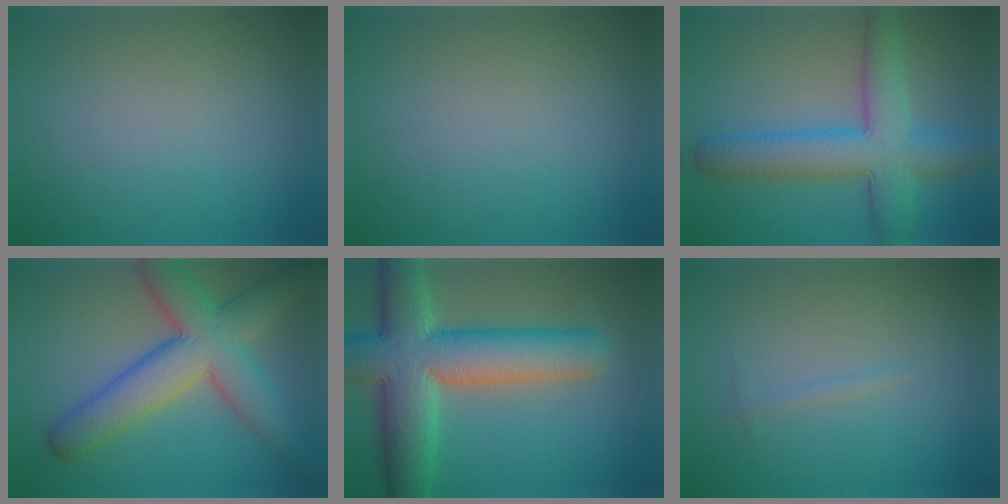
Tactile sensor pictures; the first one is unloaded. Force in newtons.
{"total": 0.0}
{"total": 7.3, "press": 7.3, "slide": 0.3}
{"total": 9.2, "press": 9.2, "slide": 0.6}
{"total": 11.4, "press": 11.4, "slide": 0.4}
{"total": 0.6, "press": 0.6, "slide": 0.0}